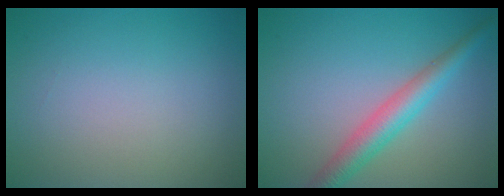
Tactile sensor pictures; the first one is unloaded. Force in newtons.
{"total": 4.0, "press": 4.0, "slide": 0.0}